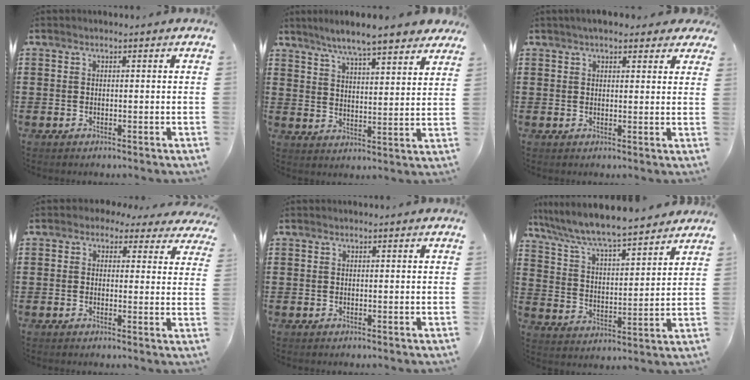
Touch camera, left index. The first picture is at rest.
{"total": 6.6, "force": [5.9, 0.2, 2.9], "torque": [-0.080, -0.025, 0.102]}
{"total": 3.6, "force": [3.0, 1.3, 1.6], "torque": [-0.041, 0.005, 0.055]}
{"total": 2.0, "force": [1.3, 1.3, 0.8], "torque": [-0.026, 0.004, 0.022]}
{"total": 0.0}
{"total": 7.1, "force": [6.6, 0.5, 2.6], "torque": [-0.078, -0.040, 0.111]}